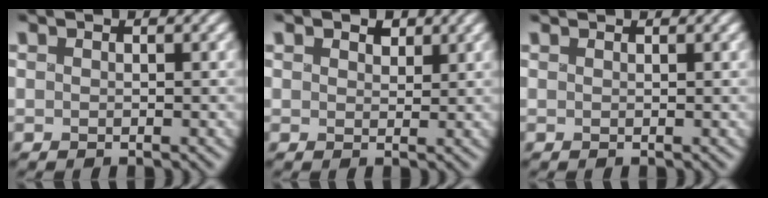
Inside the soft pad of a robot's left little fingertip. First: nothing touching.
{"total": 2.2, "force": [1.3, 1.4, 1.0], "torque": [-0.033, 0.001, 0.018]}
{"total": 0.8, "force": [0.8, 0.0, 0.1], "torque": [-0.003, 0.008, 0.018]}